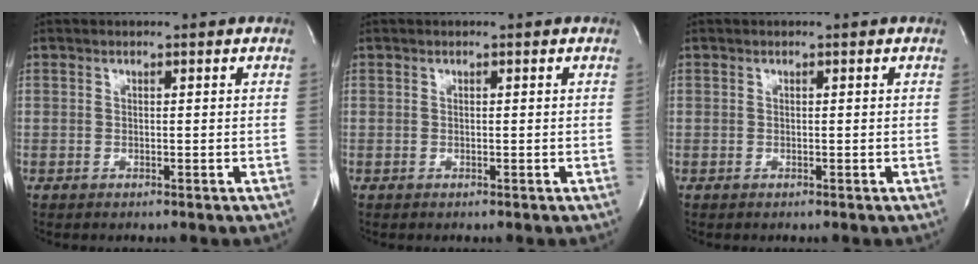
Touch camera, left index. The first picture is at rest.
{"total": 0.0}
{"total": 0.0}